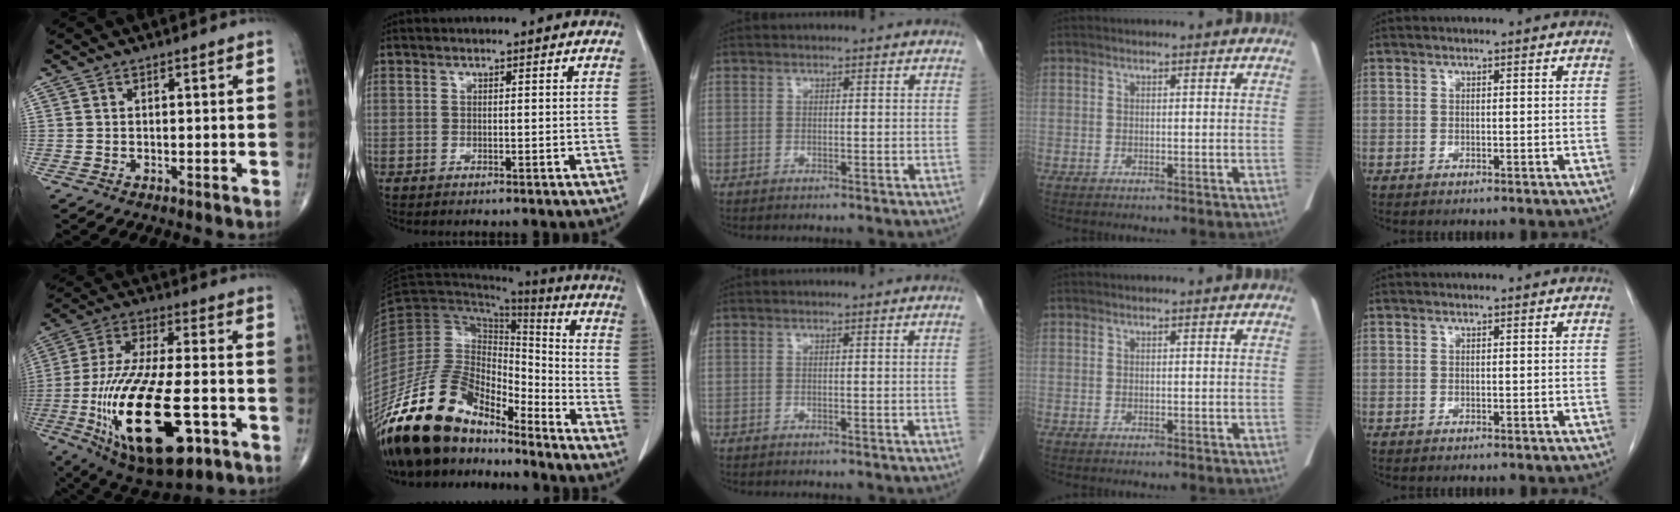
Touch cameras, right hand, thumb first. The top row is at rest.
{"thumb": {"total": 27.0, "force": [-8.6, 10.9, 23.1], "torque": [-0.500, 0.001, -0.130]}, "index": {"total": 20.0, "force": [-16.6, 7.4, 8.4], "torque": [-0.162, 0.031, -0.302]}, "middle": {"total": 0.6, "force": [-0.1, -0.3, 0.6], "torque": [-0.004, 0.001, -0.001]}}